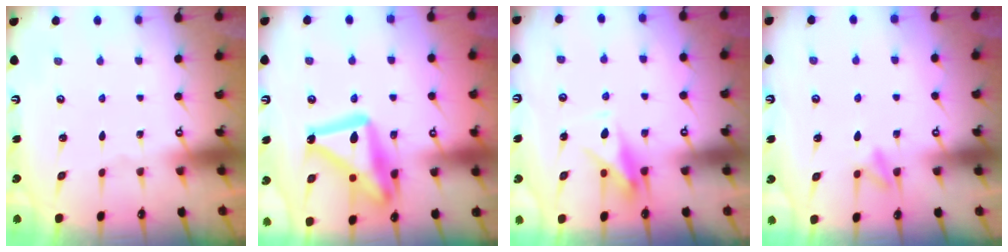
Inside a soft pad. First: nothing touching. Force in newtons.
{"total": 19.4, "press": 19.3, "slide": 1.5}
{"total": 7.7, "press": 7.7, "slide": 0.4}
{"total": 8.7, "press": 8.6, "slide": 1.1}